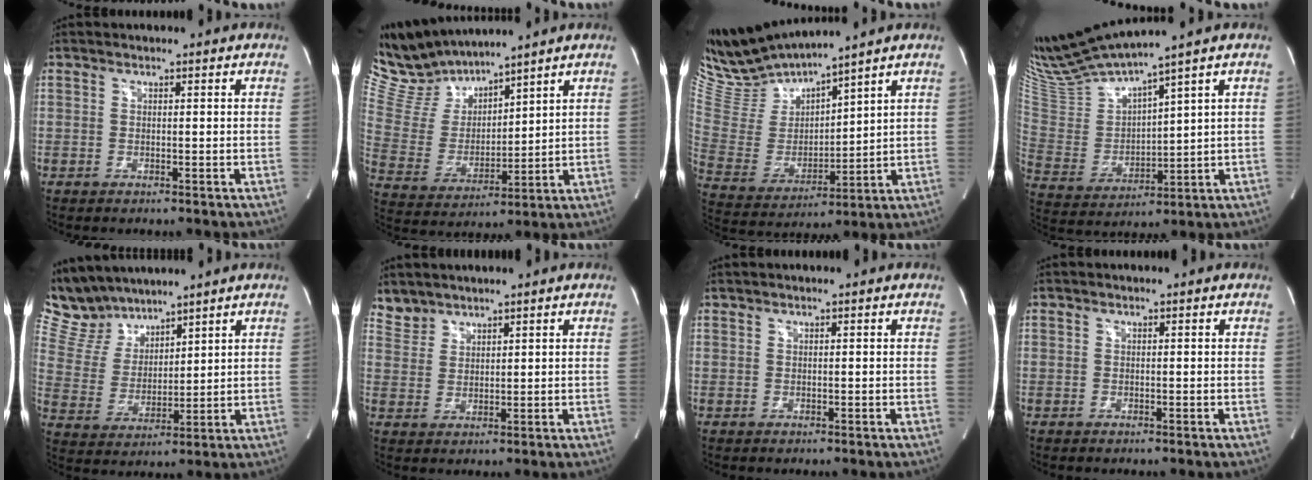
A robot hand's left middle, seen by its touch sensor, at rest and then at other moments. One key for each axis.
{"total": 10.6, "fx": 10.3, "fy": 1.6, "fz": 1.9, "tx": -0.062, "ty": 0.010, "tz": 0.225}
{"total": 12.2, "fx": 11.8, "fy": 0.0, "fz": 3.2, "tx": -0.084, "ty": -0.006, "tz": 0.251}
{"total": 15.1, "fx": 13.6, "fy": -0.4, "fz": 6.5, "tx": -0.141, "ty": -0.016, "tz": 0.282}
{"total": 9.7, "fx": 8.9, "fy": 3.3, "fz": 2.0, "tx": -0.060, "ty": 0.021, "tz": 0.188}
{"total": 3.4, "fx": 3.2, "fy": 1.2, "fz": -0.3, "tx": 0.007, "ty": 0.013, "tz": 0.069}
{"total": 0.5, "fx": 0.5, "fy": -0.1, "fz": 0.2, "tx": -0.009, "ty": 0.012, "tz": 0.016}
{"total": 0.0}